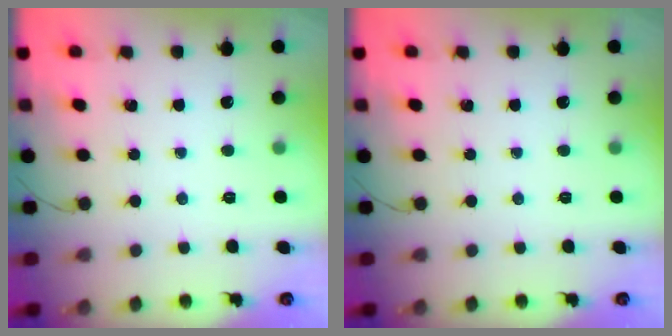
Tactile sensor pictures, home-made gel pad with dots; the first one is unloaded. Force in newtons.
{"total": 0.0}